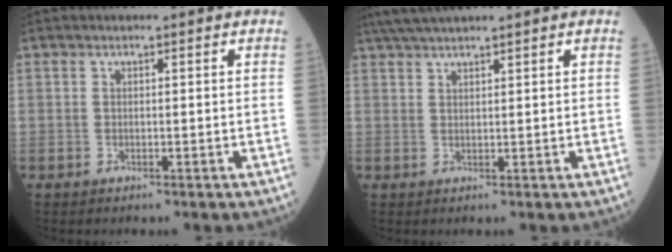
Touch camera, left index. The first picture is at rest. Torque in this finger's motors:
{"motor_torque": [0.97, -1.17, 0.19, 0.14]}